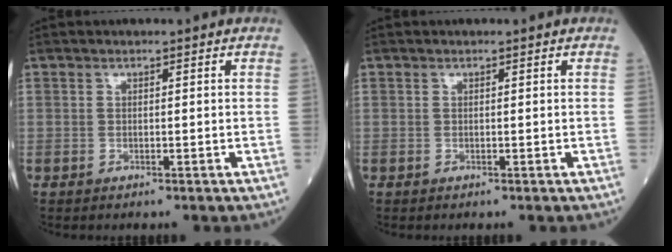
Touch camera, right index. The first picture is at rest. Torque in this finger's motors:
{"motor_torque": [0.03, 0.03, -0.01, -0.01]}